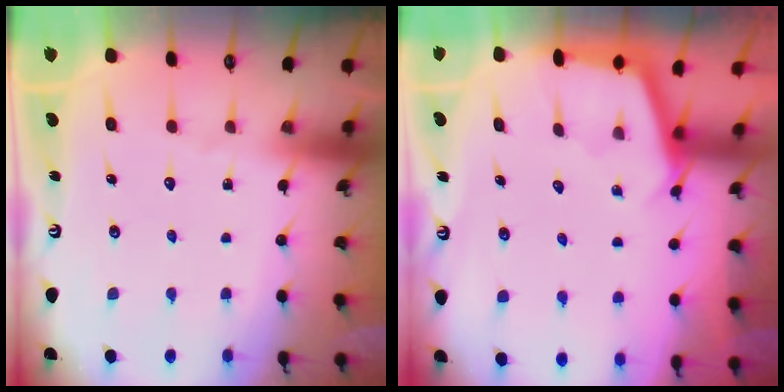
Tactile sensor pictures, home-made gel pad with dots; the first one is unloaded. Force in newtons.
{"total": 2.5, "press": 2.5, "slide": 0.2}